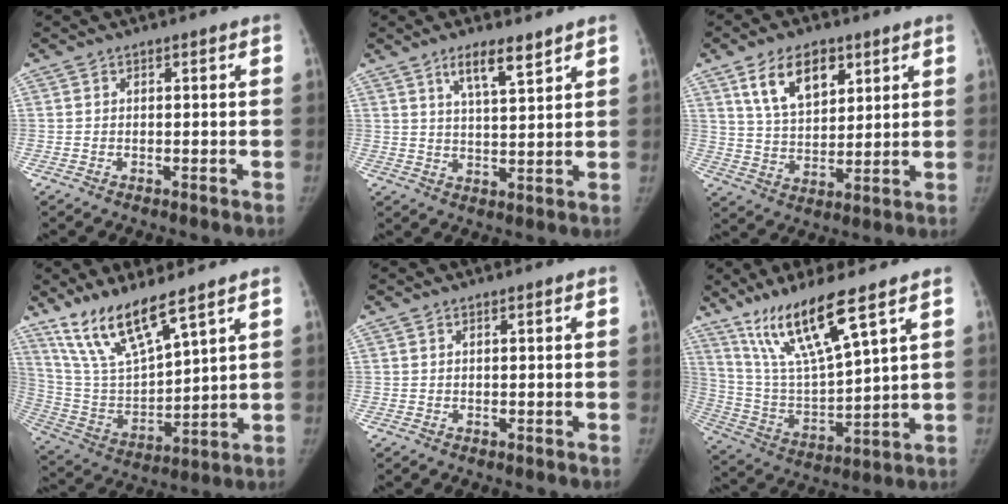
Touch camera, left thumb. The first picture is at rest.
{"total": 6.5, "force": [4.4, 1.4, 4.6], "torque": [-0.072, -0.029, 0.078]}
{"total": 11.6, "force": [6.0, 6.6, 7.5], "torque": [-0.103, -0.028, 0.114]}
{"total": 14.9, "force": [10.8, 3.5, 9.5], "torque": [-0.167, -0.055, 0.228]}
{"total": 0.0}
{"total": 15.7, "force": [10.2, 2.3, 11.7], "torque": [-0.221, -0.052, 0.212]}